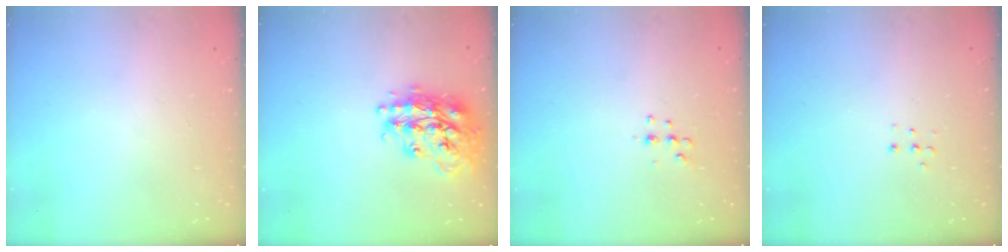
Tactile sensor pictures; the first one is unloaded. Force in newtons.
{"total": 20.1, "press": 20.1, "slide": 1.4}
{"total": 5.2, "press": 5.0, "slide": 1.1}
{"total": 3.8, "press": 3.7, "slide": 0.7}